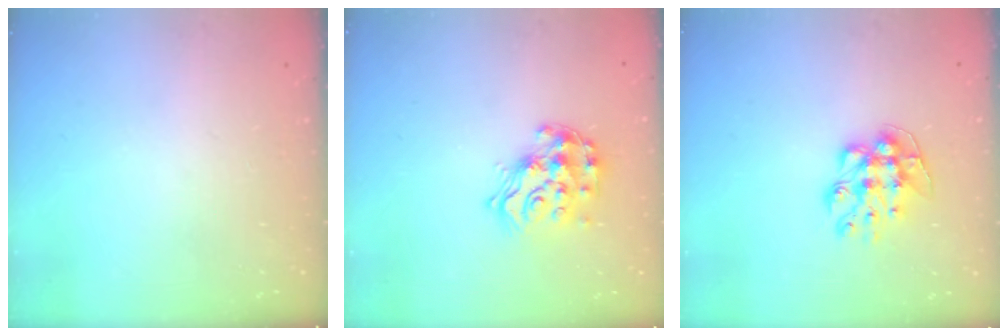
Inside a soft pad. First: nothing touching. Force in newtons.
{"total": 14.2, "press": 14.1, "slide": 1.1}
{"total": 9.5, "press": 9.5, "slide": 0.3}